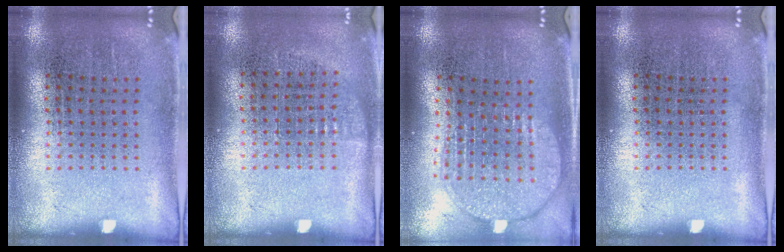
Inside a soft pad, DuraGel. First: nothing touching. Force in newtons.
{"total": 0.7, "press": 0.6, "slide": 0.3}
{"total": 1.9, "press": 1.7, "slide": 1.0}
{"total": 0.0}